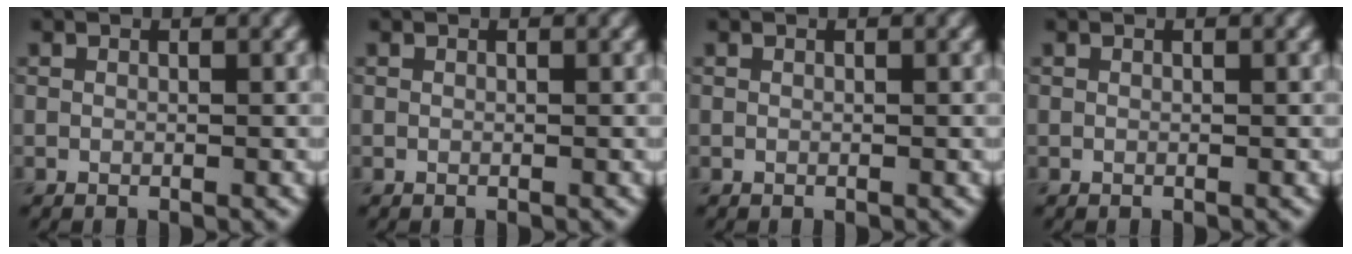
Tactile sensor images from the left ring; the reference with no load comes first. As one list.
[{"total": 0.0}, {"total": 0.0}, {"total": 0.0}]